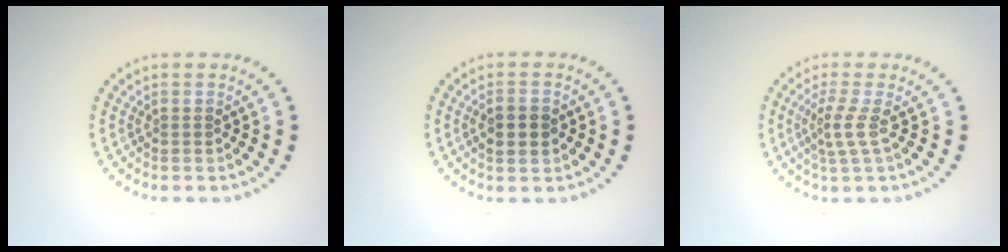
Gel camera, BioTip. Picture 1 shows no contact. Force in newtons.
{"total": 2.3, "press": 2.3, "slide": 0.2}
{"total": 2.2, "press": 1.5, "slide": 1.6}